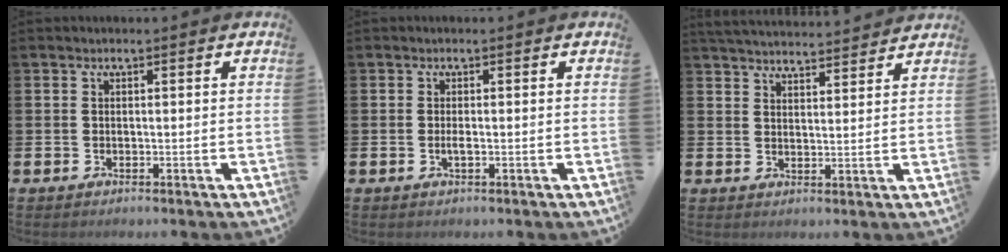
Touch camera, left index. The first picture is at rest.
{"total": 0.9, "force": [-0.2, 0.2, 0.8], "torque": [-0.017, 0.000, -0.003]}
{"total": 4.5, "force": [4.5, 0.2, 0.1], "torque": [-0.008, -0.030, 0.079]}